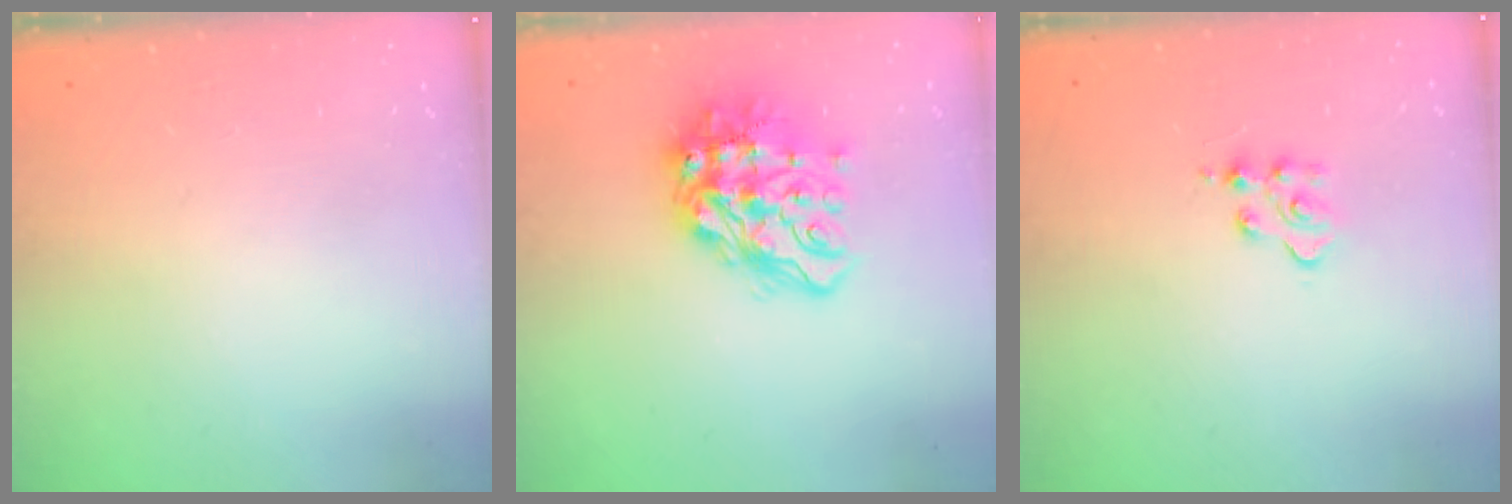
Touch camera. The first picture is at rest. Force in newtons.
{"total": 15.4, "press": 15.4, "slide": 1.5}
{"total": 4.0, "press": 3.9, "slide": 0.6}